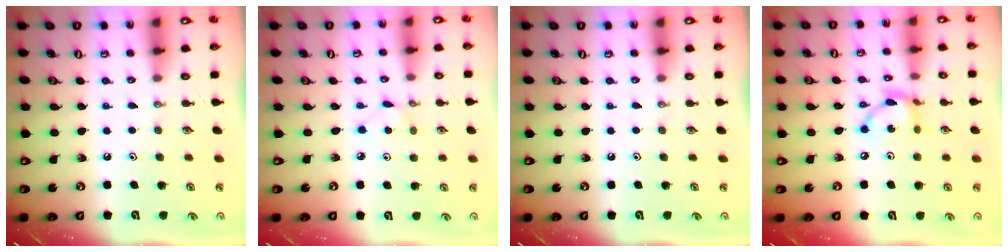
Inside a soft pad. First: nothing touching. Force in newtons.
{"total": 2.2, "press": 2.2, "slide": 0.3}
{"total": 0.0}
{"total": 9.9, "press": 9.8, "slide": 0.6}